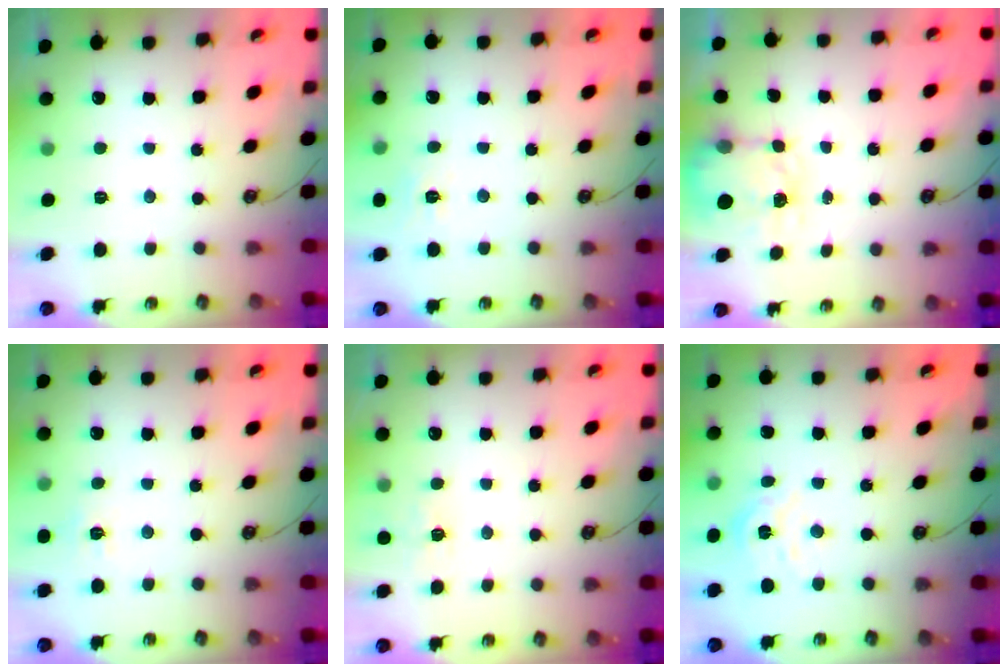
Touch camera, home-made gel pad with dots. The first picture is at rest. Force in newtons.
{"total": 5.6, "press": 5.5, "slide": 0.6}
{"total": 3.8, "press": 3.8, "slide": 0.6}
{"total": 5.5, "press": 5.4, "slide": 0.6}
{"total": 5.7, "press": 5.7, "slide": 0.5}
{"total": 9.9, "press": 9.9, "slide": 0.8}